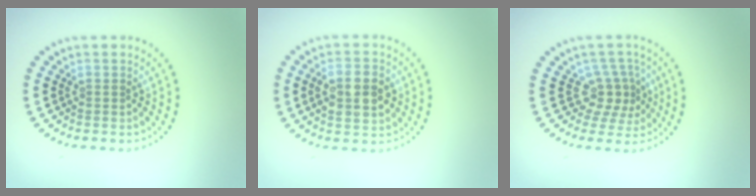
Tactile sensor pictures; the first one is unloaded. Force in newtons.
{"total": 3.9, "press": 3.9, "slide": 0.5}
{"total": 3.0, "press": 2.2, "slide": 2.1}